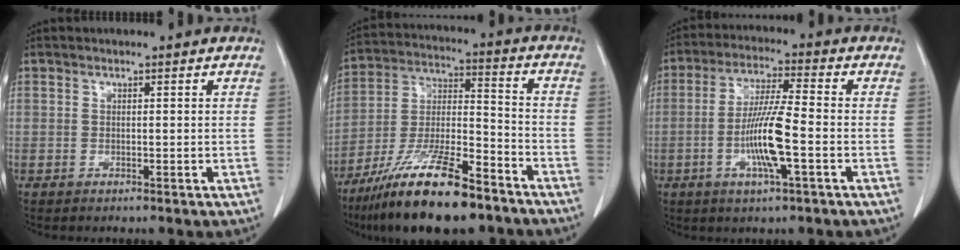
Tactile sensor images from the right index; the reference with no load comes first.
{"total": 18.2, "force": [-13.1, 3.4, 12.2], "torque": [-0.239, -0.020, -0.235]}
{"total": 9.8, "force": [-2.6, 0.4, 9.5], "torque": [-0.185, -0.006, -0.053]}